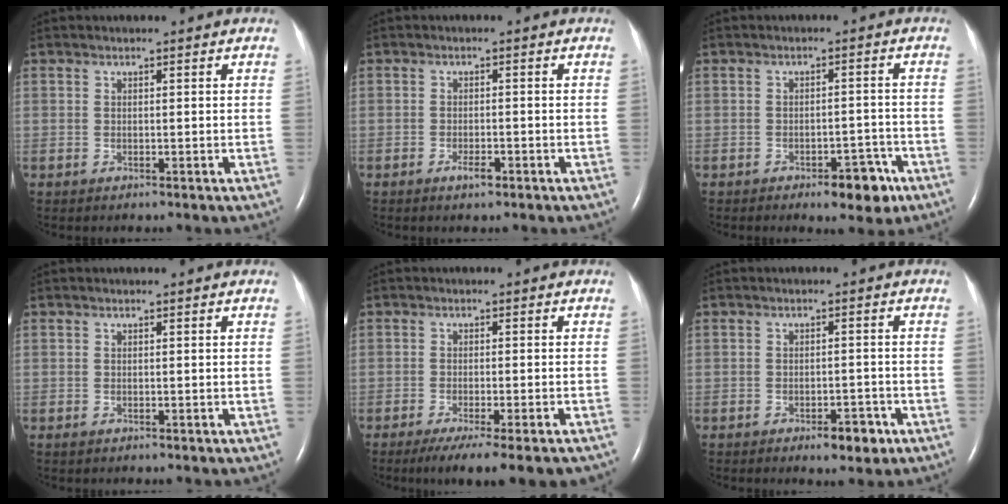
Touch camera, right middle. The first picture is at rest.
{"total": 1.8, "force": [-1.2, 0.5, 1.3], "torque": [-0.028, -0.001, -0.017]}
{"total": 5.2, "force": [-3.3, 2.1, 3.5], "torque": [-0.038, 0.004, -0.039]}
{"total": 0.0}
{"total": 9.9, "force": [-7.7, 0.5, 6.2], "torque": [-0.077, -0.020, -0.113]}
{"total": 3.8, "force": [-2.3, 1.5, 2.7], "torque": [-0.035, 0.002, -0.026]}